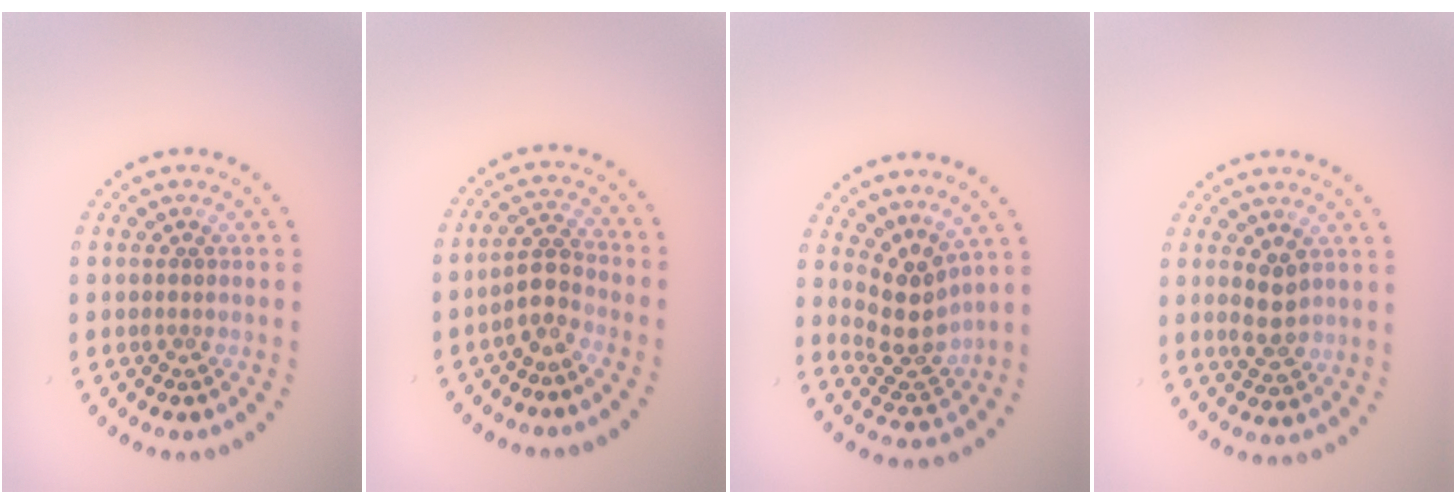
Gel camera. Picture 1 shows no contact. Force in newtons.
{"total": 2.3, "press": 2.0, "slide": 1.1}
{"total": 3.6, "press": 3.0, "slide": 2.0}
{"total": 2.5, "press": 2.5, "slide": 0.3}